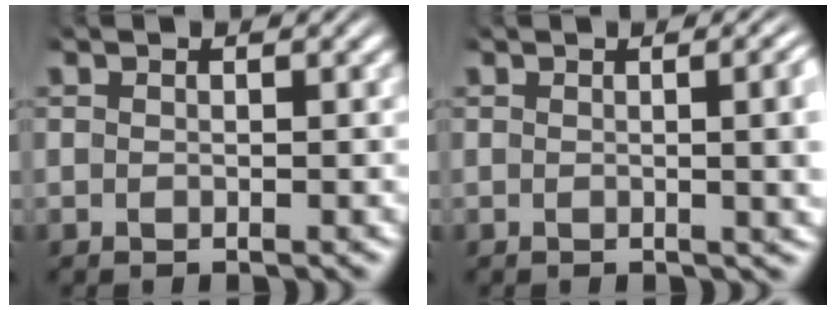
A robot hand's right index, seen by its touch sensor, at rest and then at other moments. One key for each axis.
{"total": 3.3, "fx": 0.4, "fy": 0.8, "fz": 3.2, "tx": -0.026, "ty": 0.013, "tz": -0.002}